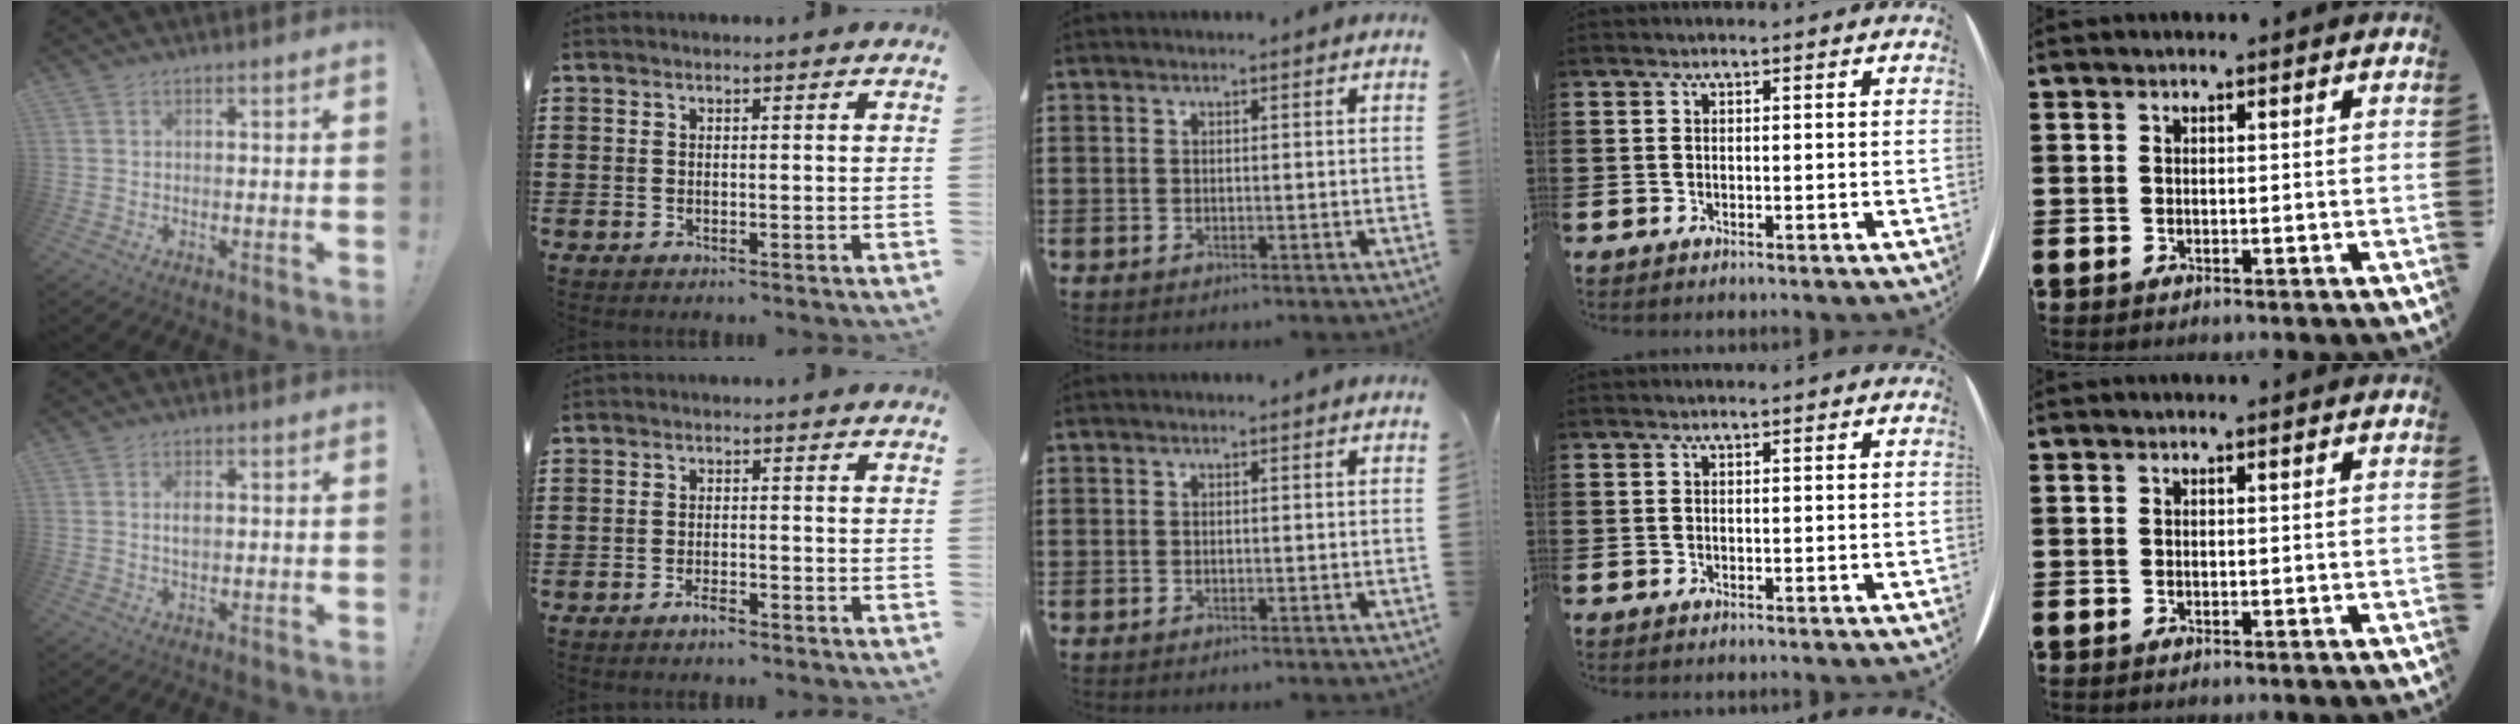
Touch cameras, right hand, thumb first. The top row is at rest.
{"thumb": {"total": 2.4, "force": [0.1, 1.3, 2.0], "torque": [-0.032, 0.002, -0.001]}, "index": {"total": 1.9, "force": [-1.5, 0.6, 1.0], "torque": [-0.021, -0.001, -0.028]}}